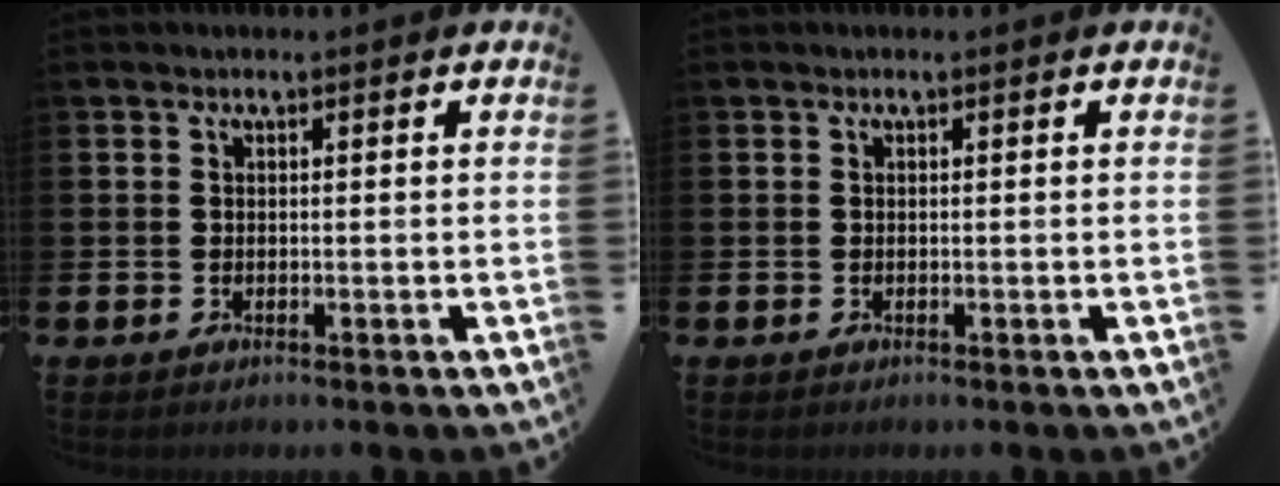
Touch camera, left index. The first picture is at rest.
{"total": 0.0}